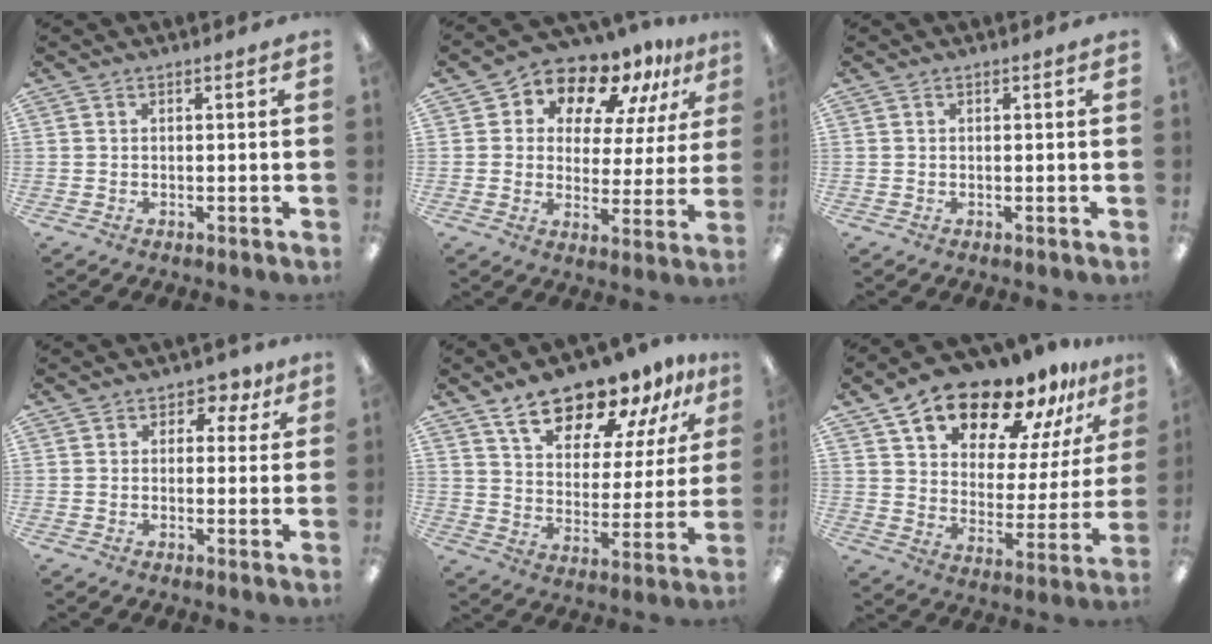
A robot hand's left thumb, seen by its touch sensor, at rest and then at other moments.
{"total": 11.6, "force": [9.3, 5.8, 4.0], "torque": [-0.071, -0.075, 0.162]}
{"total": 0.0}
{"total": 3.0, "force": [1.0, 2.5, 1.2], "torque": [-0.002, -0.001, 0.012]}
{"total": 17.0, "force": [13.1, 7.2, 8.0], "torque": [-0.134, -0.077, 0.230]}
{"total": 17.7, "force": [14.2, 7.6, 7.2], "torque": [-0.122, -0.102, 0.248]}